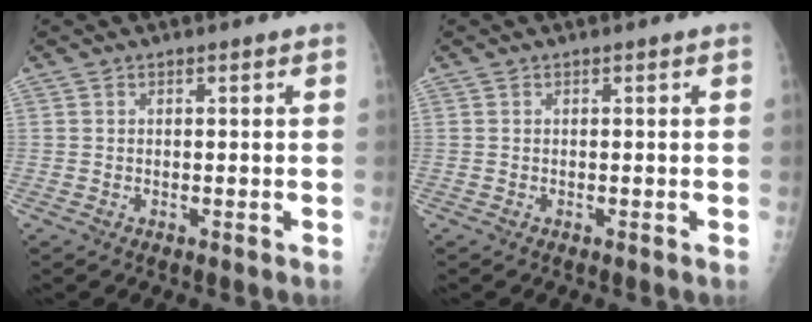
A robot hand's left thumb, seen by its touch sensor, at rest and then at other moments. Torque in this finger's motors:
{"motor_torque": [0.01, 0.11, -0.03, -0.23, 0.00]}